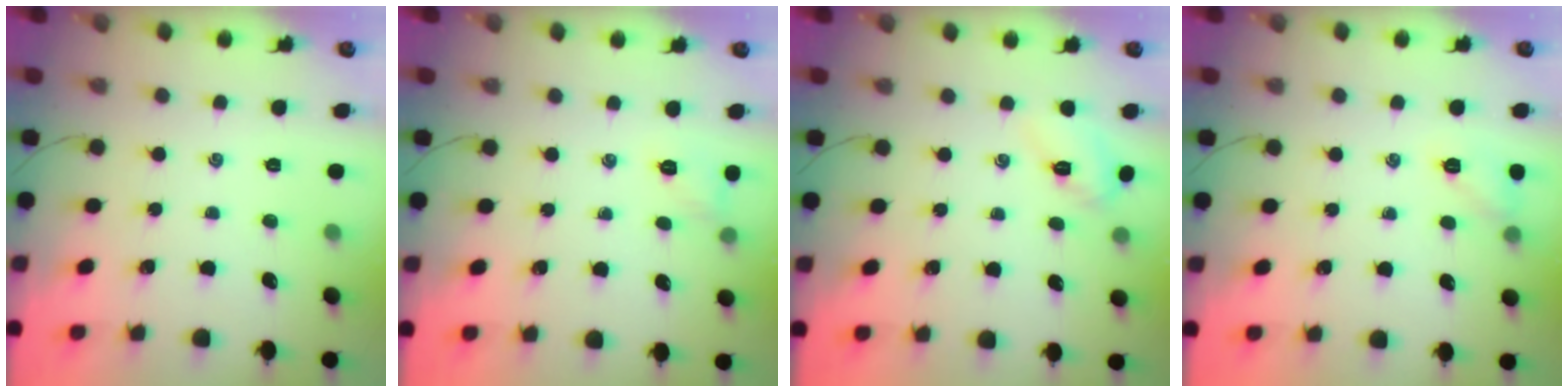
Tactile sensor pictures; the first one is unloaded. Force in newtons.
{"total": 5.9, "press": 5.7, "slide": 1.3}
{"total": 4.0, "press": 3.9, "slide": 1.0}
{"total": 7.0, "press": 6.9, "slide": 1.1}